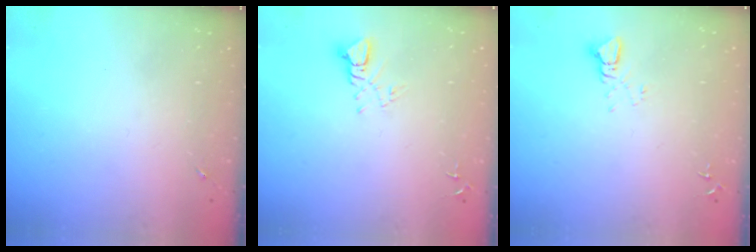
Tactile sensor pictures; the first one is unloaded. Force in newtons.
{"total": 5.0, "press": 5.0, "slide": 0.2}
{"total": 2.5, "press": 2.5, "slide": 0.1}